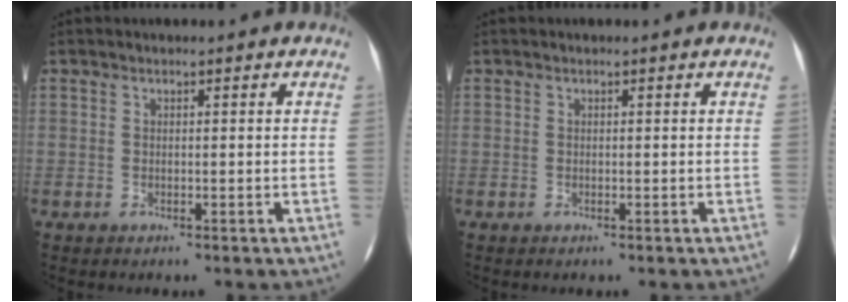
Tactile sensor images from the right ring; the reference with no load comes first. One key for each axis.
{"total": 0.0}